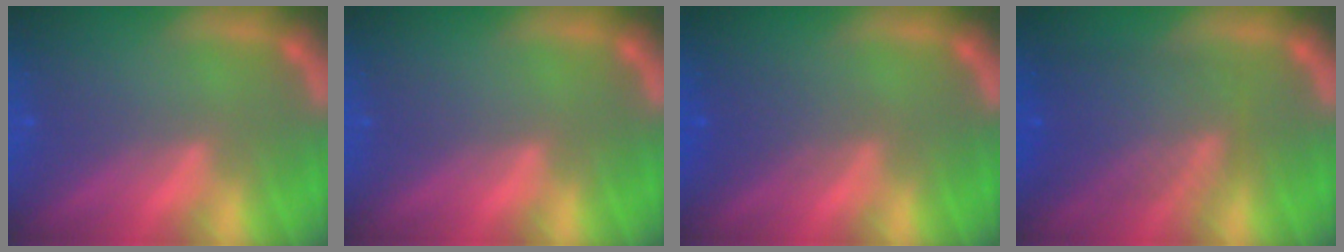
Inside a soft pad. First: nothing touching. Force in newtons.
{"total": 0.0}
{"total": 2.5}
{"total": 7.0}